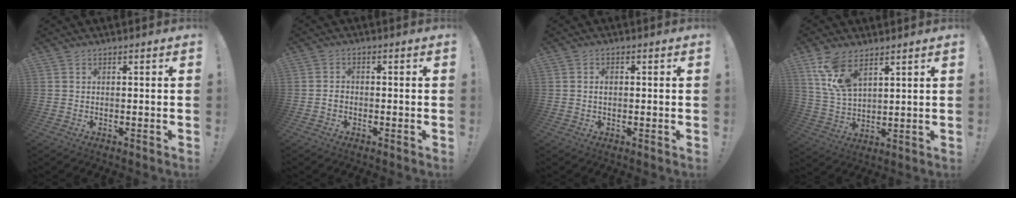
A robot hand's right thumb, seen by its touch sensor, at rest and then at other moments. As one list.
[{"total": 1.8, "force": [-1.1, 1.1, 0.9], "torque": [-0.021, 0.010, -0.019]}, {"total": 1.8, "force": [-0.1, 1.2, 1.3], "torque": [-0.026, 0.006, -0.003]}, {"total": 11.0, "force": [6.7, 5.5, 6.7], "torque": [-0.127, -0.021, 0.132]}]